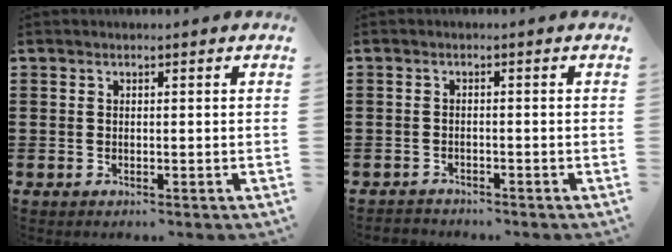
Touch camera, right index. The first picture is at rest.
{"total": 1.4, "force": [-1.4, 0.3, -0.2], "torque": [-0.001, 0.004, -0.032]}